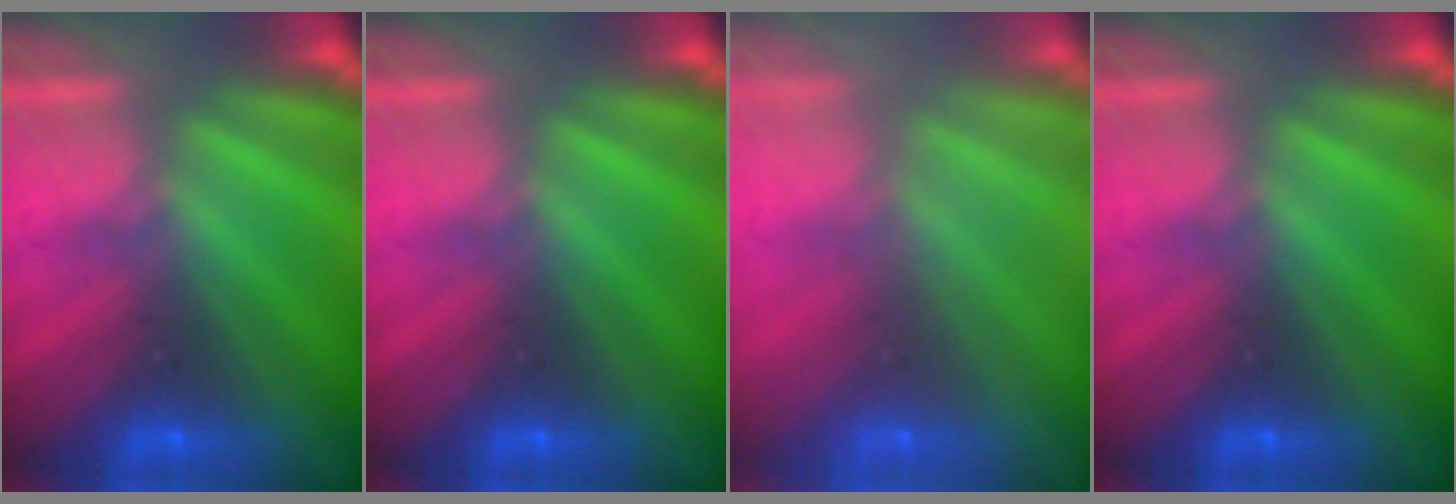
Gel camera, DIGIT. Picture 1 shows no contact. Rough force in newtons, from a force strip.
{"total": 0.0}
{"total": 8.8}
{"total": 0.0}